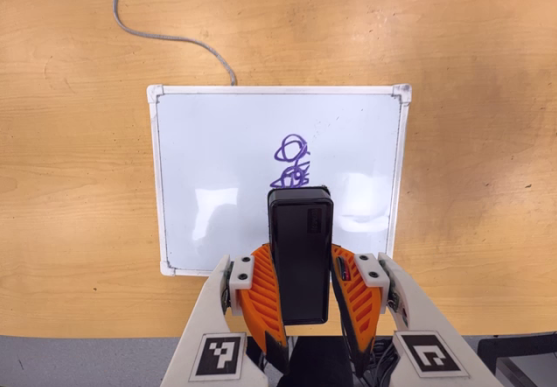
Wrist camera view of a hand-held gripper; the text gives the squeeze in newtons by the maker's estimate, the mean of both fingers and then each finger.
{"total": 7.4, "left": 6.3, "right": 8.5}